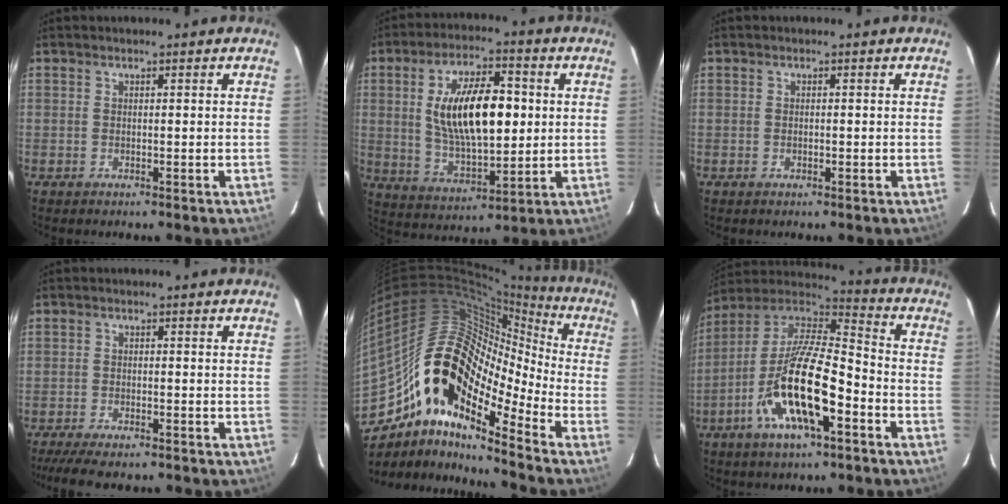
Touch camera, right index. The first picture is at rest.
{"total": 16.8, "force": [2.2, 7.2, 15.0], "torque": [-0.265, 0.009, 0.050]}
{"total": 0.7, "force": [-0.2, 0.5, 0.5], "torque": [-0.009, 0.002, -0.003]}
{"total": 9.3, "force": [-7.9, 1.8, 4.7], "torque": [-0.111, -0.027, -0.129]}
{"total": 18.3, "force": [-10.4, 8.9, 12.2], "torque": [-0.190, 0.008, -0.211]}
{"total": 19.9, "force": [-8.0, 5.9, 17.2], "torque": [-0.330, -0.023, -0.159]}